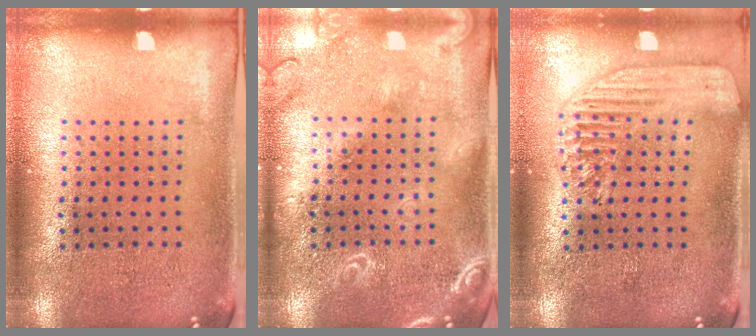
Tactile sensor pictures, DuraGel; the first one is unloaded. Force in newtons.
{"total": 1.7, "press": 1.7, "slide": 0.2}
{"total": 1.7, "press": 1.5, "slide": 0.7}